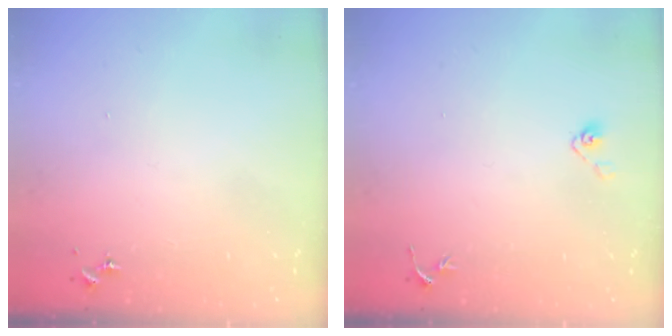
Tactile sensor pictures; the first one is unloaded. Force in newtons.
{"total": 4.0, "press": 3.4, "slide": 2.0}